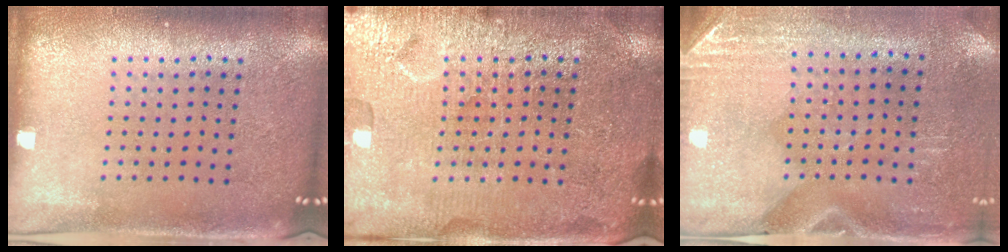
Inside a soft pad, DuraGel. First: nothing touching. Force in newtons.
{"total": 3.9, "press": 3.9, "slide": 0.5}
{"total": 2.9, "press": 2.5, "slide": 1.4}